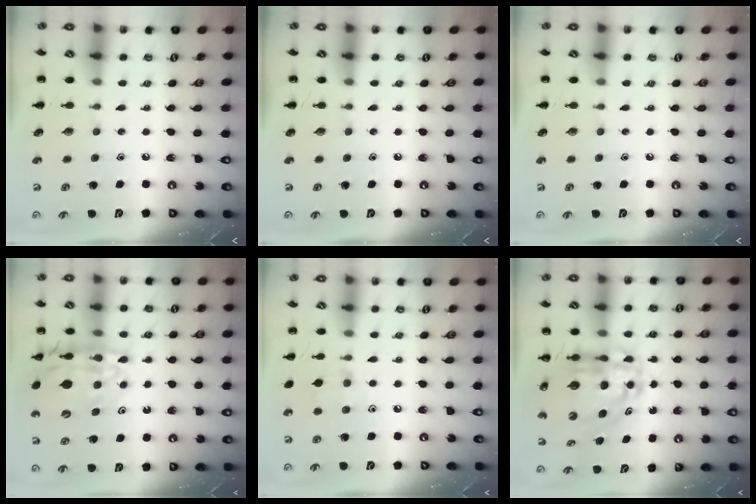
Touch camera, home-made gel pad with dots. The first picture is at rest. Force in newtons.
{"total": 0.0}
{"total": 0.0}
{"total": 17.7, "press": 17.4, "slide": 3.3}
{"total": 5.8, "press": 5.4, "slide": 1.9}
{"total": 11.3, "press": 10.9, "slide": 3.0}